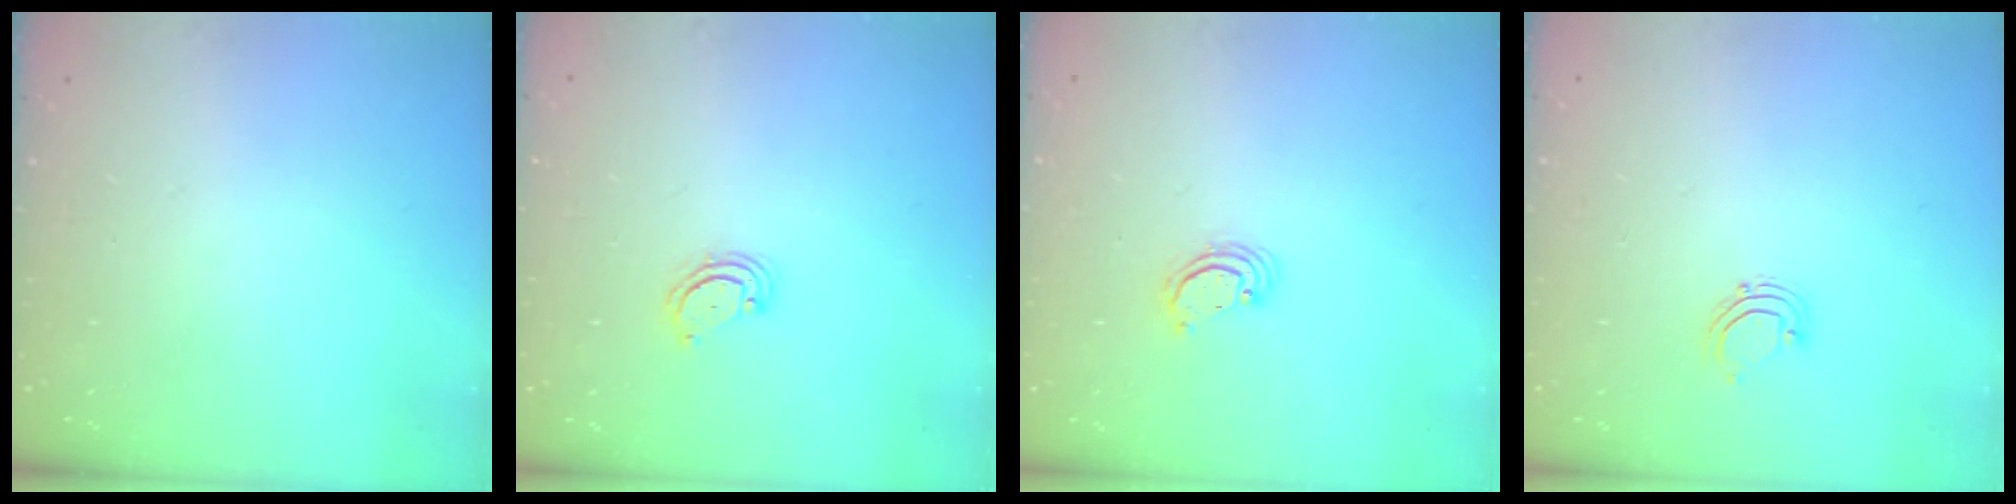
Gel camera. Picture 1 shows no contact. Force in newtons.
{"total": 3.5, "press": 3.4, "slide": 0.4}
{"total": 2.2, "press": 2.2, "slide": 0.1}
{"total": 3.4, "press": 3.3, "slide": 0.8}